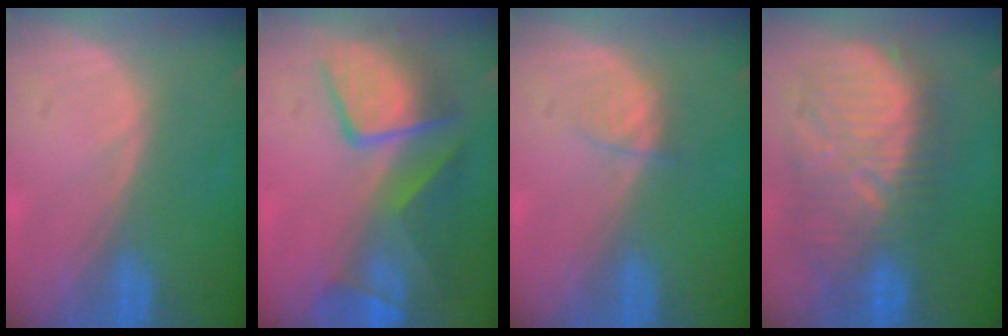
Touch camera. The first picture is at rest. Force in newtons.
{"total": 10.1, "press": 8.7, "slide": 5.0}
{"total": 1.6, "press": 1.5, "slide": 0.2}
{"total": 11.7, "press": 11.1, "slide": 3.8}